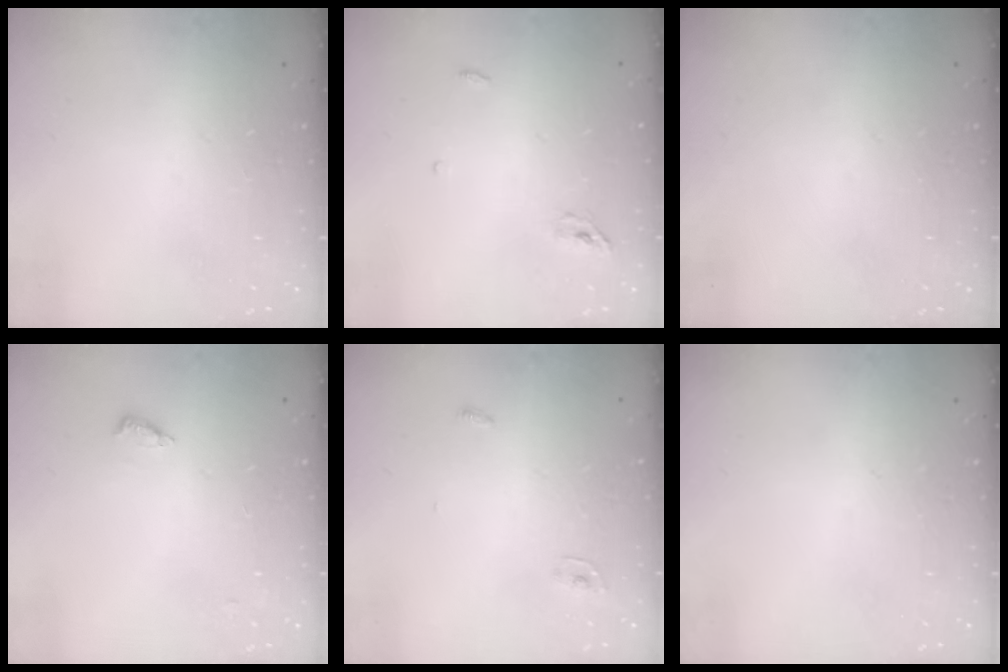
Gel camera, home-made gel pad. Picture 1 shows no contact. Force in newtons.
{"total": 3.7, "press": 3.5, "slide": 1.1}
{"total": 0.0}
{"total": 4.4, "press": 4.1, "slide": 1.4}
{"total": 2.4, "press": 2.4, "slide": 0.2}
{"total": 0.0}